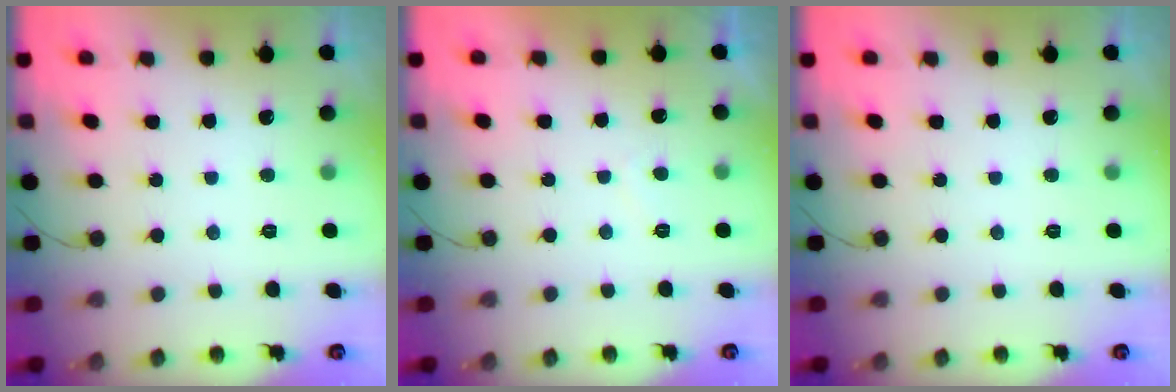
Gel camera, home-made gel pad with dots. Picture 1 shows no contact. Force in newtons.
{"total": 1.3, "press": 1.1, "slide": 0.6}
{"total": 0.0}